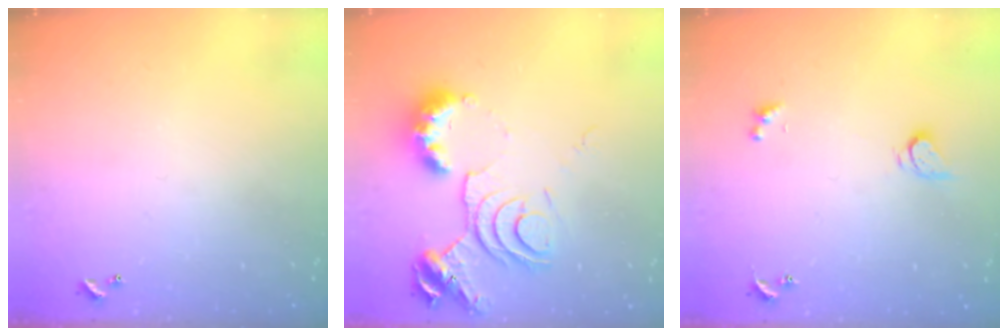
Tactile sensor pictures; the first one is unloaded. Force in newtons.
{"total": 11.5, "press": 11.4, "slide": 1.2}
{"total": 2.5, "press": 2.5, "slide": 0.5}